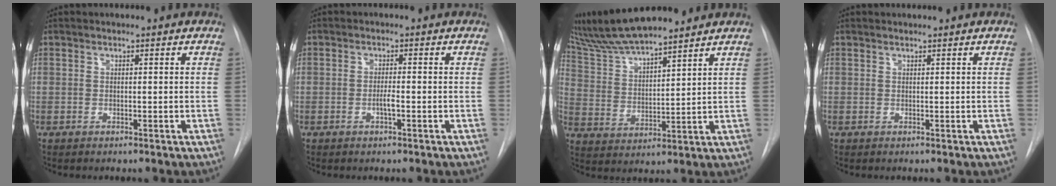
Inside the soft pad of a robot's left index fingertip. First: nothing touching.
{"total": 1.5, "force": [-0.5, 0.1, 1.4], "torque": [-0.028, 0.000, -0.011]}
{"total": 13.9, "force": [12.6, 1.5, 5.6], "torque": [-0.104, 0.018, 0.229]}
{"total": 0.7, "force": [0.7, 0.0, 0.0], "torque": [-0.007, 0.008, 0.014]}